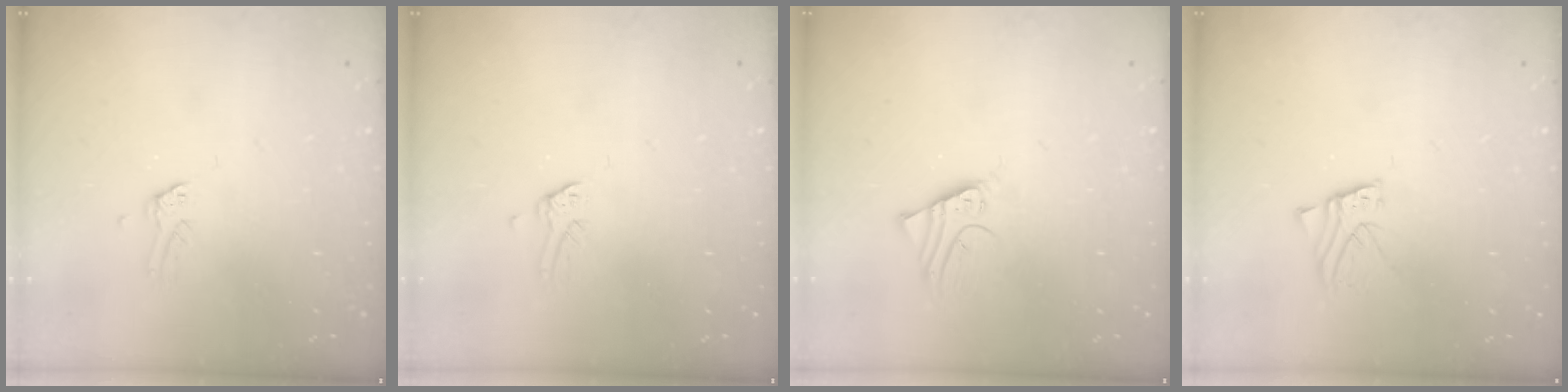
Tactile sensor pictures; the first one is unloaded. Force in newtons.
{"total": 0.0}
{"total": 2.6, "press": 2.6, "slide": 0.1}
{"total": 2.8, "press": 2.8, "slide": 0.2}